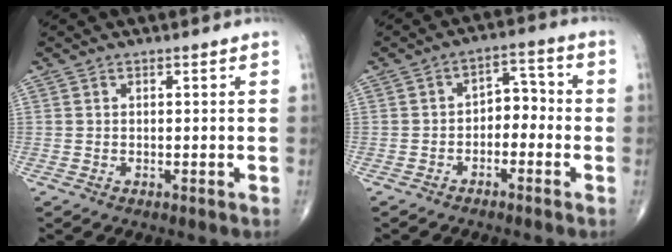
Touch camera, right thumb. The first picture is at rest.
{"total": 5.5, "force": [-1.9, 3.7, 3.6], "torque": [-0.026, 0.040, -0.042]}